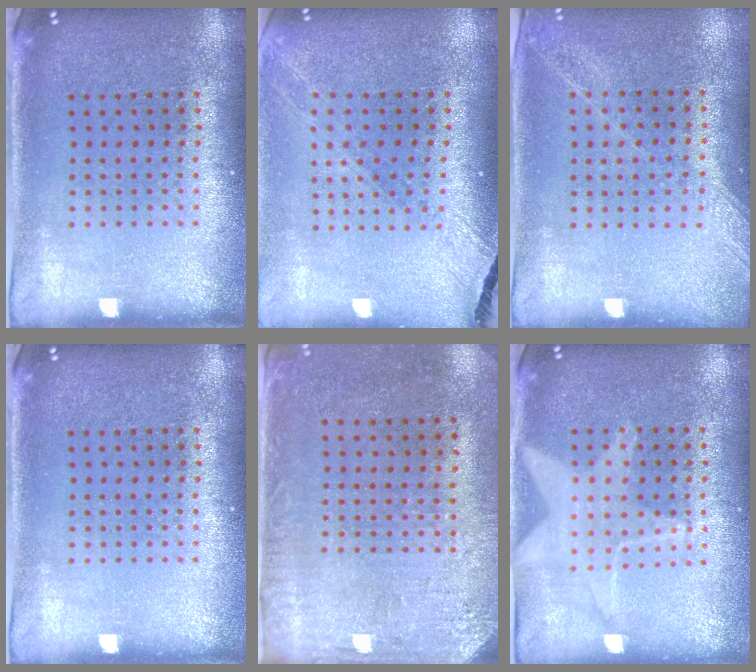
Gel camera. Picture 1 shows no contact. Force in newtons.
{"total": 1.4, "press": 1.3, "slide": 0.2}
{"total": 1.3, "press": 1.2, "slide": 0.3}
{"total": 0.0}
{"total": 3.2, "press": 2.6, "slide": 2.0}
{"total": 1.1, "press": 1.1, "slide": 0.1}